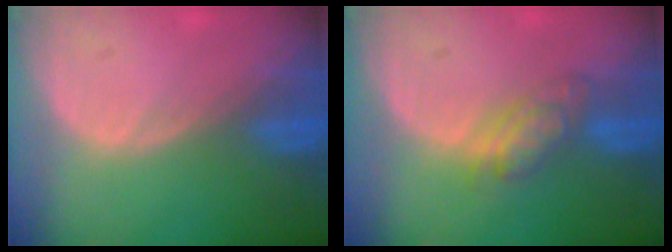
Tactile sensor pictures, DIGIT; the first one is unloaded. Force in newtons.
{"total": 5.4, "press": 4.7, "slide": 2.7}